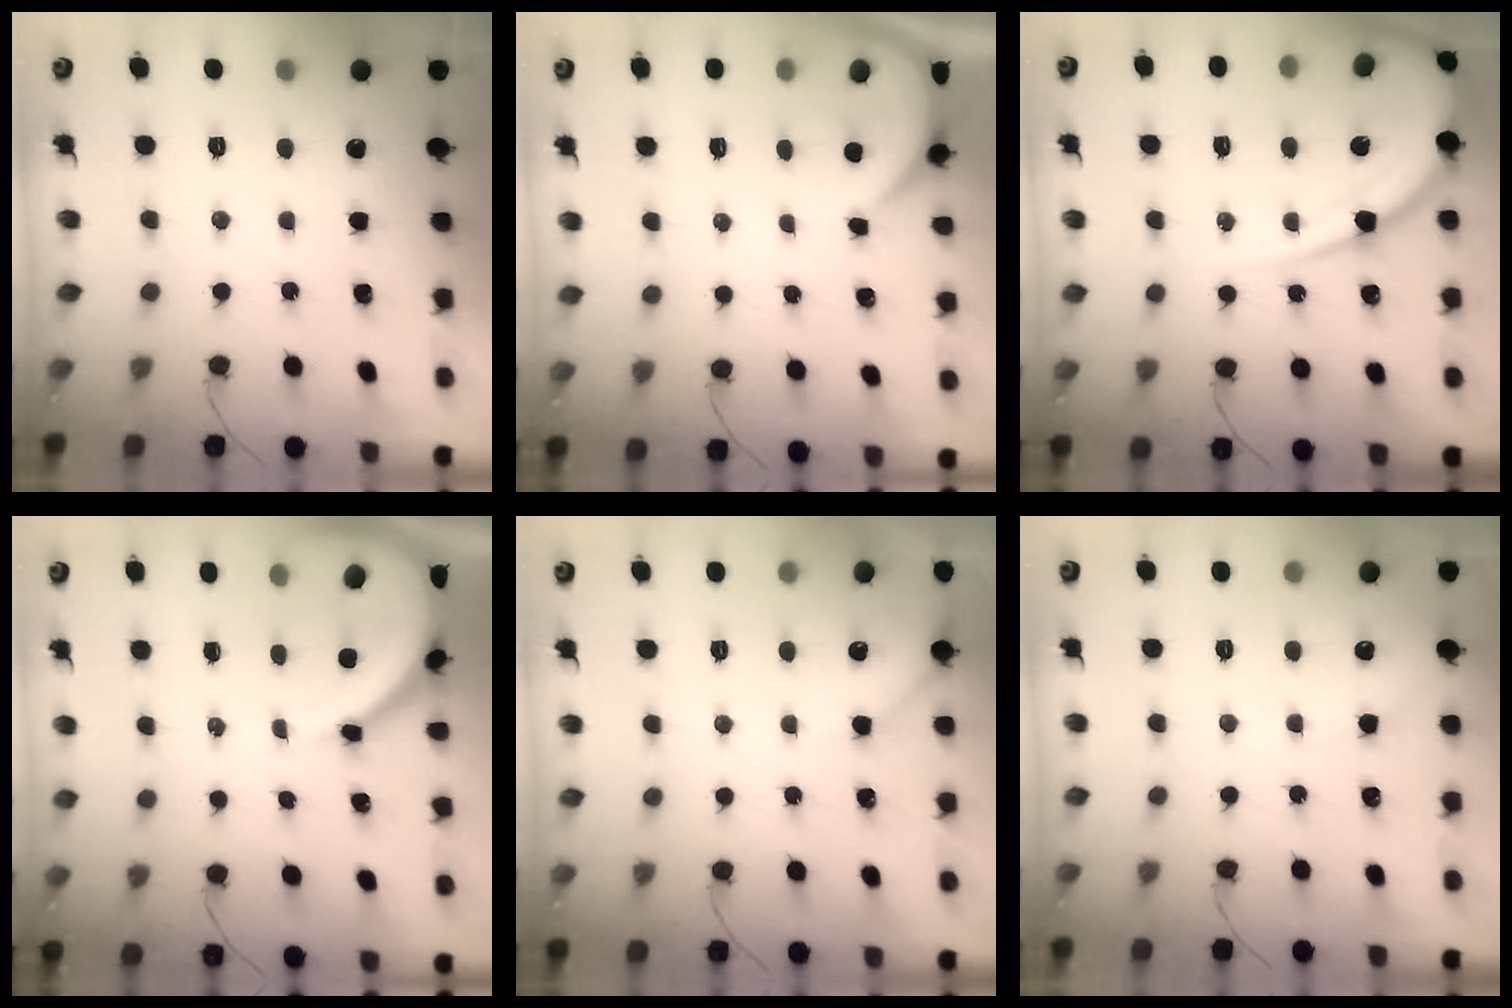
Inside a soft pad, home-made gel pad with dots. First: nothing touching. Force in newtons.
{"total": 2.9, "press": 2.8, "slide": 0.3}
{"total": 13.5, "press": 13.4, "slide": 1.6}
{"total": 10.5, "press": 10.4, "slide": 1.2}
{"total": 3.6, "press": 3.5, "slide": 0.6}
{"total": 4.4, "press": 4.4, "slide": 0.3}